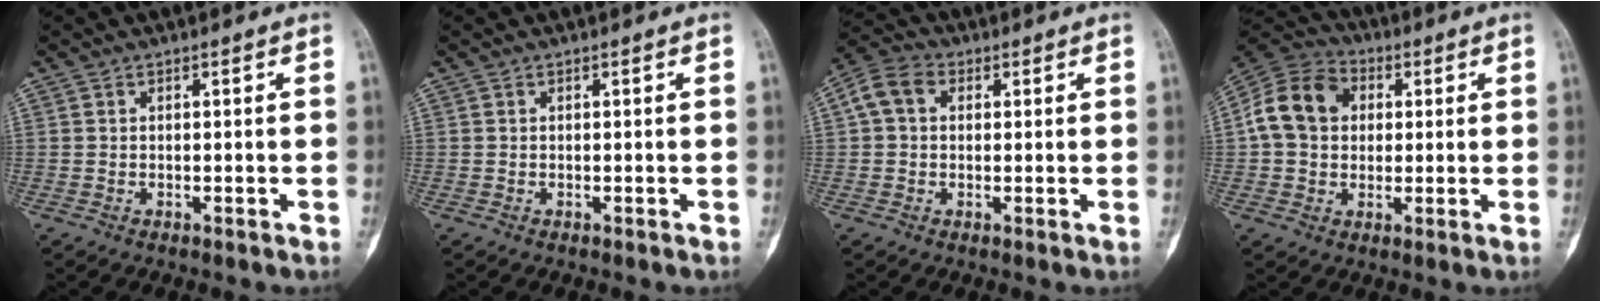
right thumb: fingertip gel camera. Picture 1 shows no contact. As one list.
[{"total": 0.0}, {"total": 6.2, "force": [1.3, 4.7, 3.8], "torque": [-0.071, 0.022, 0.019]}, {"total": 13.3, "force": [1.9, 10.7, 7.7], "torque": [-0.130, 0.022, 0.027]}]